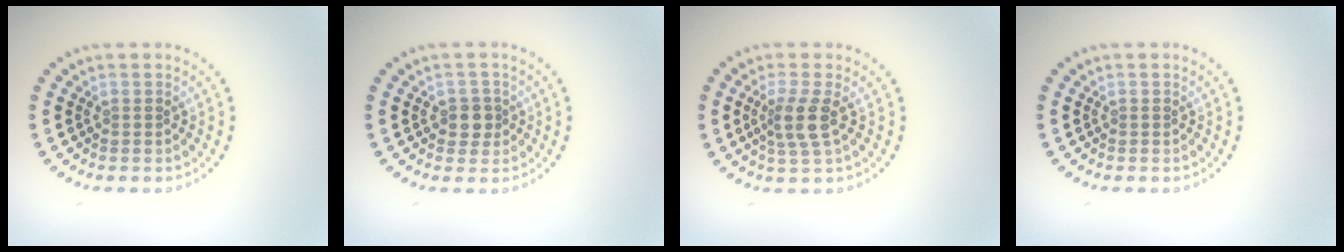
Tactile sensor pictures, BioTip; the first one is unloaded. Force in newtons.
{"total": 1.9, "press": 1.7, "slide": 0.8}
{"total": 2.7, "press": 2.2, "slide": 1.6}
{"total": 0.0}